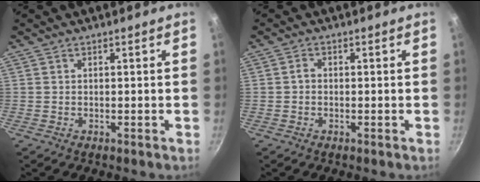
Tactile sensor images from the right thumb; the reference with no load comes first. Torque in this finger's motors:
{"motor_torque": [0.13, -0.01, -0.09, -0.12, -0.02]}